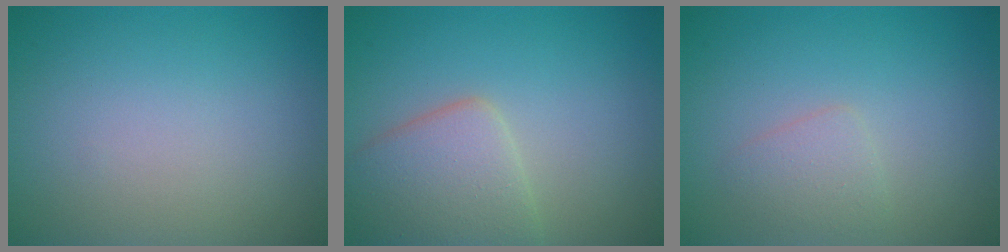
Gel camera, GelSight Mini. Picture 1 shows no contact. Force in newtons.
{"total": 4.5, "press": 4.5, "slide": 0.2}
{"total": 1.5, "press": 1.5, "slide": 0.1}